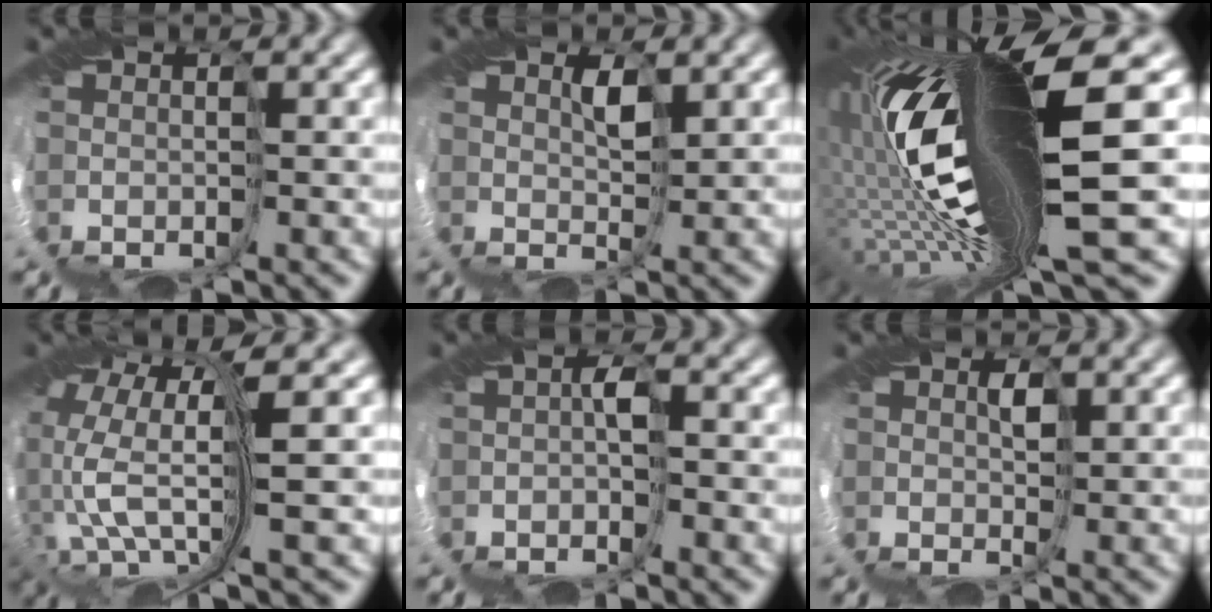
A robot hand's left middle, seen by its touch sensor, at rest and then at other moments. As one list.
[{"total": 1.3, "force": [1.0, -0.6, 0.5], "torque": [-0.017, 0.006, 0.022]}, {"total": 18.5, "force": [-0.7, 3.2, 18.2], "torque": [-0.331, -0.035, 0.007]}, {"total": 7.4, "force": [1.4, 1.3, 7.1], "torque": [-0.157, 0.005, 0.025]}, {"total": 1.0, "force": [-0.5, -0.1, 0.9], "torque": [-0.022, 0.004, -0.012]}, {"total": 0.6, "force": [0.6, 0.1, 0.1], "torque": [-0.004, 0.002, 0.015]}]